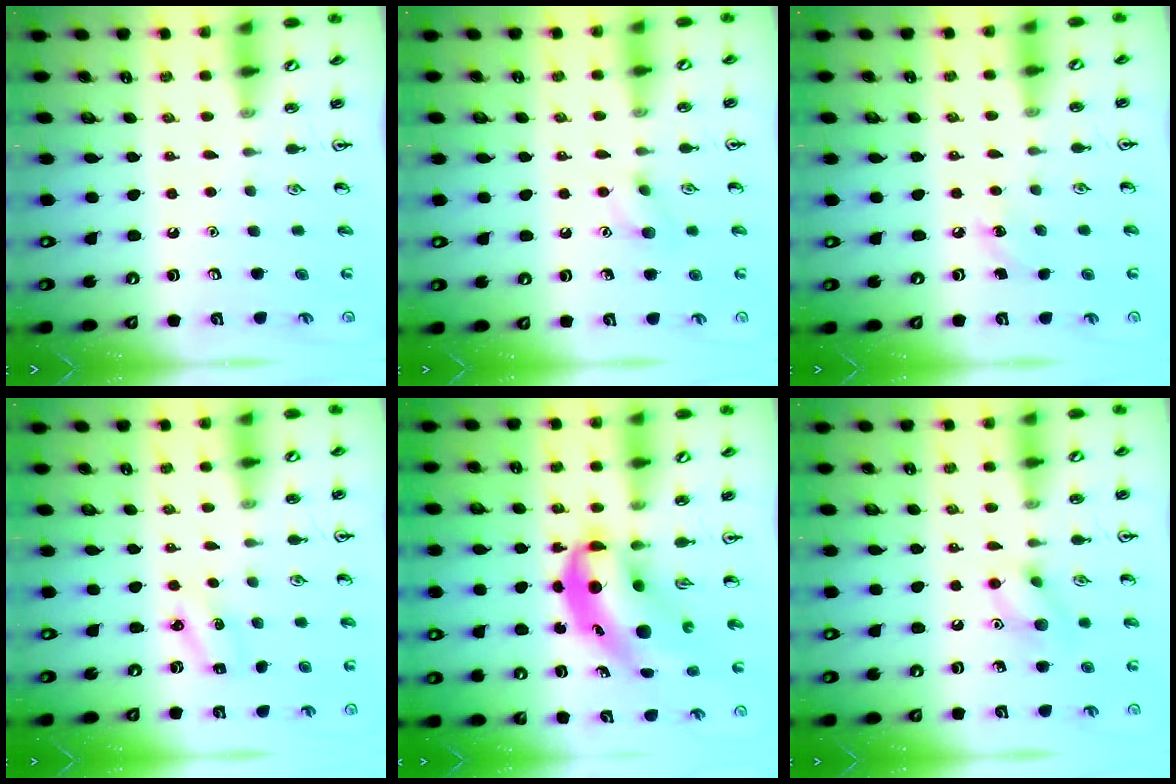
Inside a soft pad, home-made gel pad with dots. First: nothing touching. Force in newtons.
{"total": 6.7, "press": 6.6, "slide": 1.3}
{"total": 5.1, "press": 4.9, "slide": 1.5}
{"total": 2.6, "press": 2.4, "slide": 0.8}
{"total": 9.5, "press": 9.1, "slide": 2.7}
{"total": 8.9, "press": 8.9, "slide": 0.6}